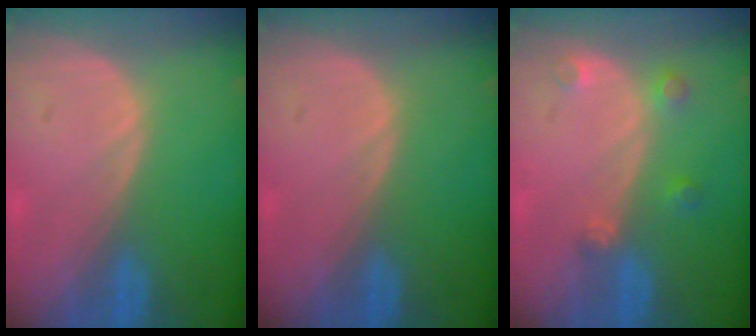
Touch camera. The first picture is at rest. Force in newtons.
{"total": 0.0}
{"total": 2.6, "press": 2.6, "slide": 0.5}